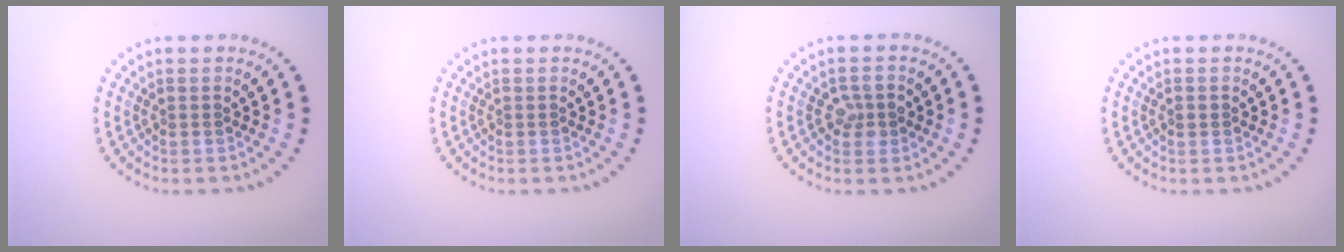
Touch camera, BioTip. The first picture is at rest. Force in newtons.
{"total": 0.0}
{"total": 2.0, "press": 1.9, "slide": 0.3}
{"total": 0.7, "press": 0.7, "slide": 0.0}